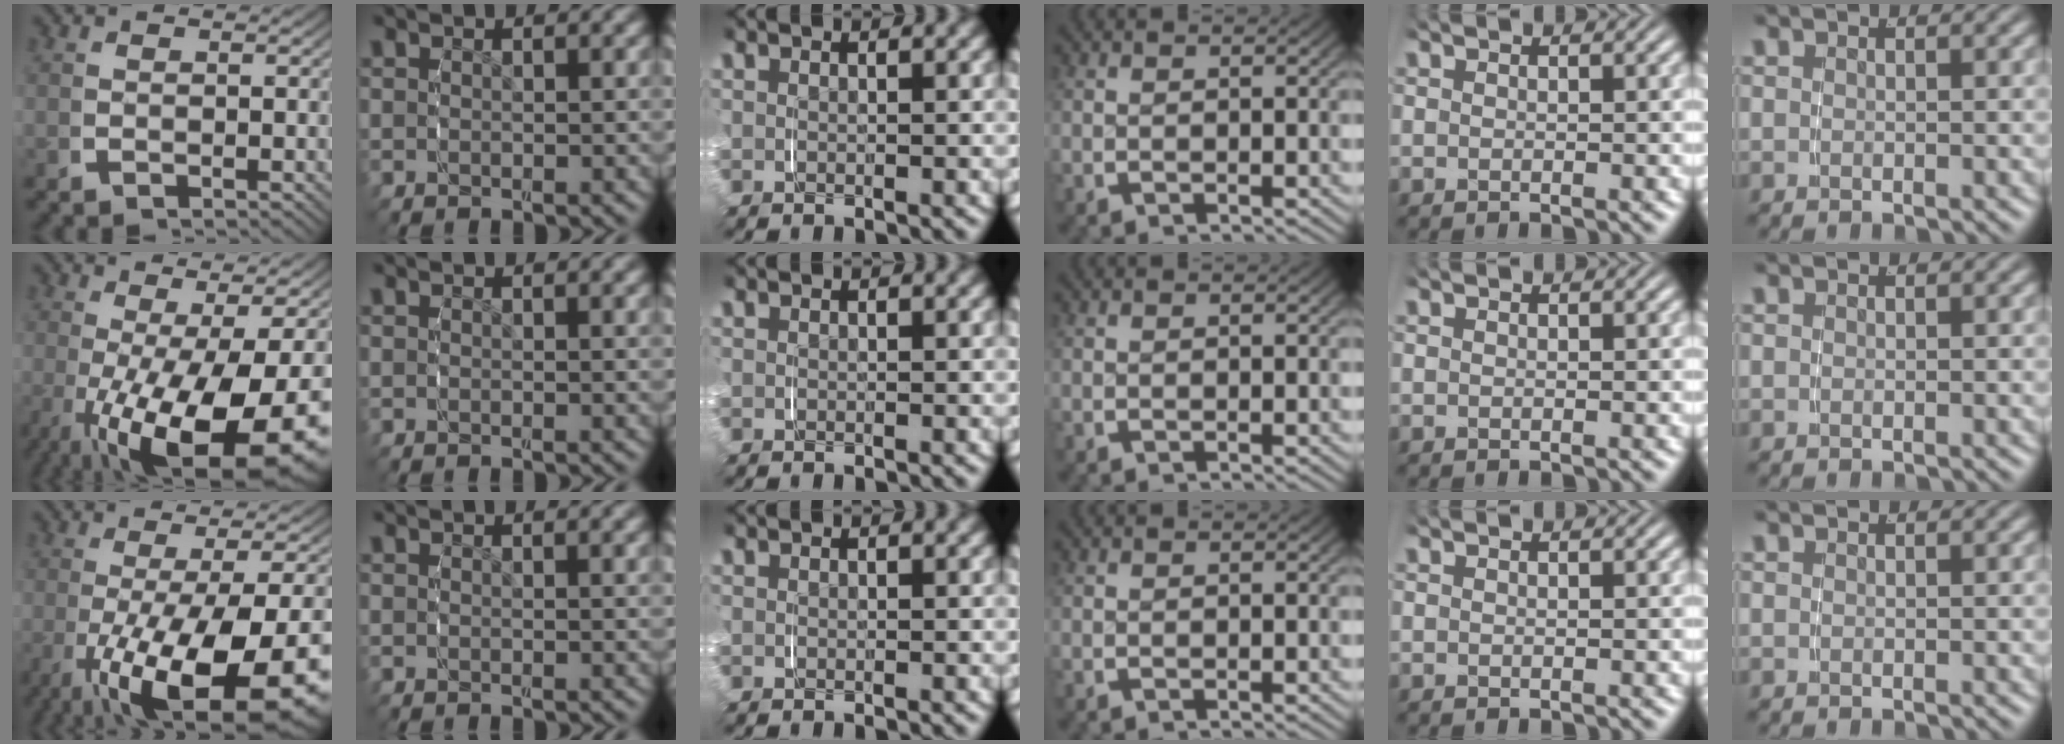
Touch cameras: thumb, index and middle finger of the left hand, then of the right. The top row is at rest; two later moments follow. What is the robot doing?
{"motion": "grasp_and_lifting", "object": "glasses case"}